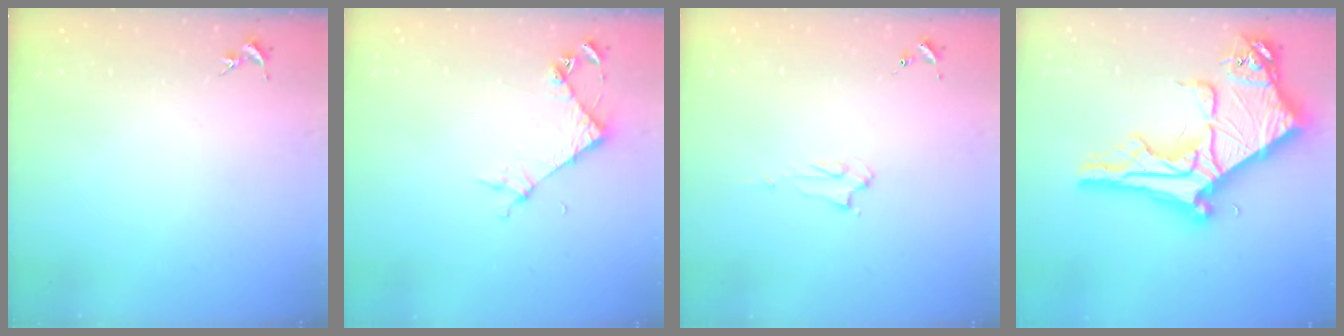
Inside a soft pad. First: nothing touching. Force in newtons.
{"total": 4.6, "press": 4.6, "slide": 0.3}
{"total": 2.2, "press": 2.2, "slide": 0.2}
{"total": 13.5, "press": 13.4, "slide": 1.4}